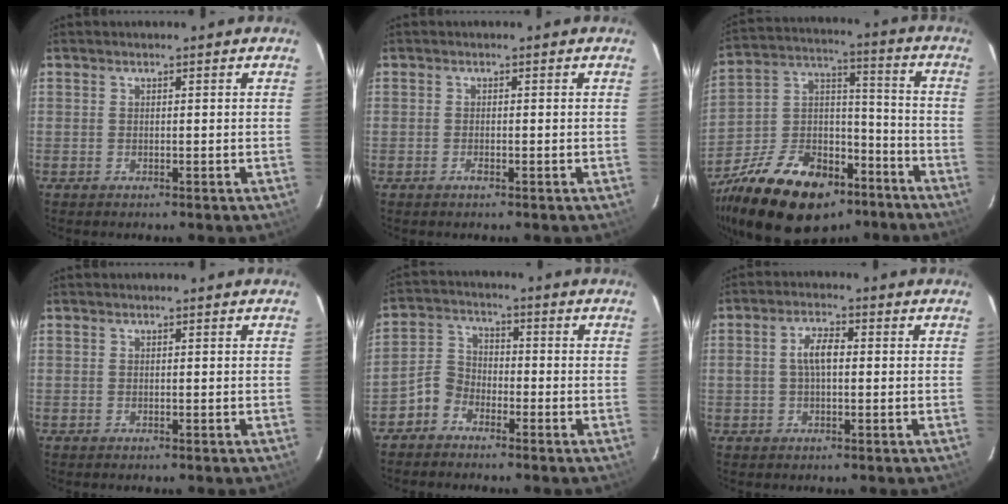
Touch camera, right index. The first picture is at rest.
{"total": 1.1, "force": [-0.6, 0.4, 0.8], "torque": [-0.016, 0.000, -0.010]}
{"total": 26.1, "force": [-16.9, 14.4, 13.8], "torque": [-0.284, 0.030, -0.258]}
{"total": 0.0}
{"total": 5.0, "force": [-3.4, 3.4, 1.1], "torque": [-0.021, 0.023, -0.076]}
{"total": 4.5, "force": [0.2, 2.1, 4.0], "torque": [-0.077, 0.011, 0.005]}